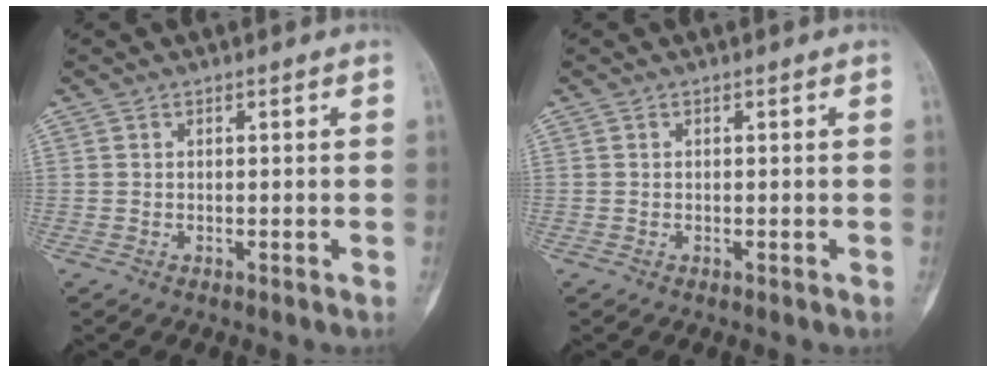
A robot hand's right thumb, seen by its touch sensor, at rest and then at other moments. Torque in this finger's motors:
{"motor_torque": [0.27, 0.19, 0.14, 0.03, 0.02]}